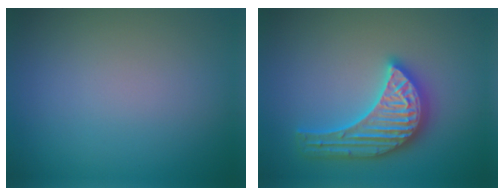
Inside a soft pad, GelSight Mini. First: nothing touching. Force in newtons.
{"total": 5.6, "press": 5.5, "slide": 0.8}